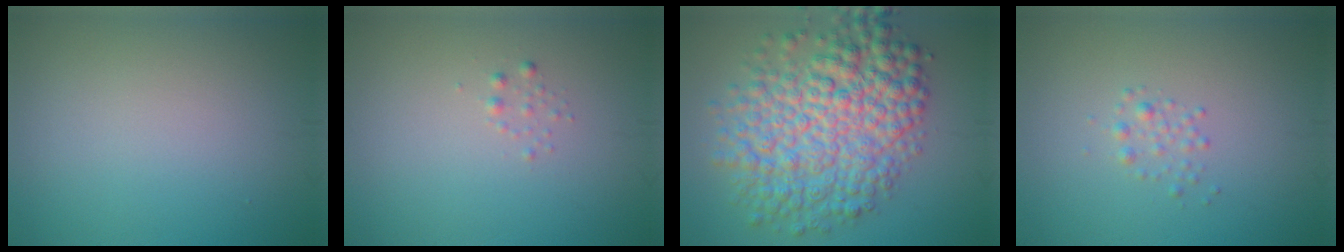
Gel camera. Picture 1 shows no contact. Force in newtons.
{"total": 0.6, "press": 0.6, "slide": 0.1}
{"total": 9.7, "press": 9.7, "slide": 0.1}
{"total": 1.1, "press": 1.1, "slide": 0.0}